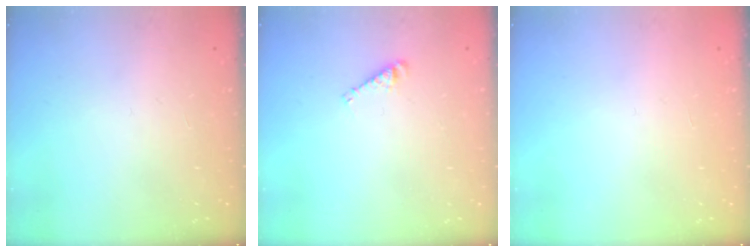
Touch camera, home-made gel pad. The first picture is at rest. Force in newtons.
{"total": 3.0, "press": 3.0, "slide": 0.4}
{"total": 0.0}